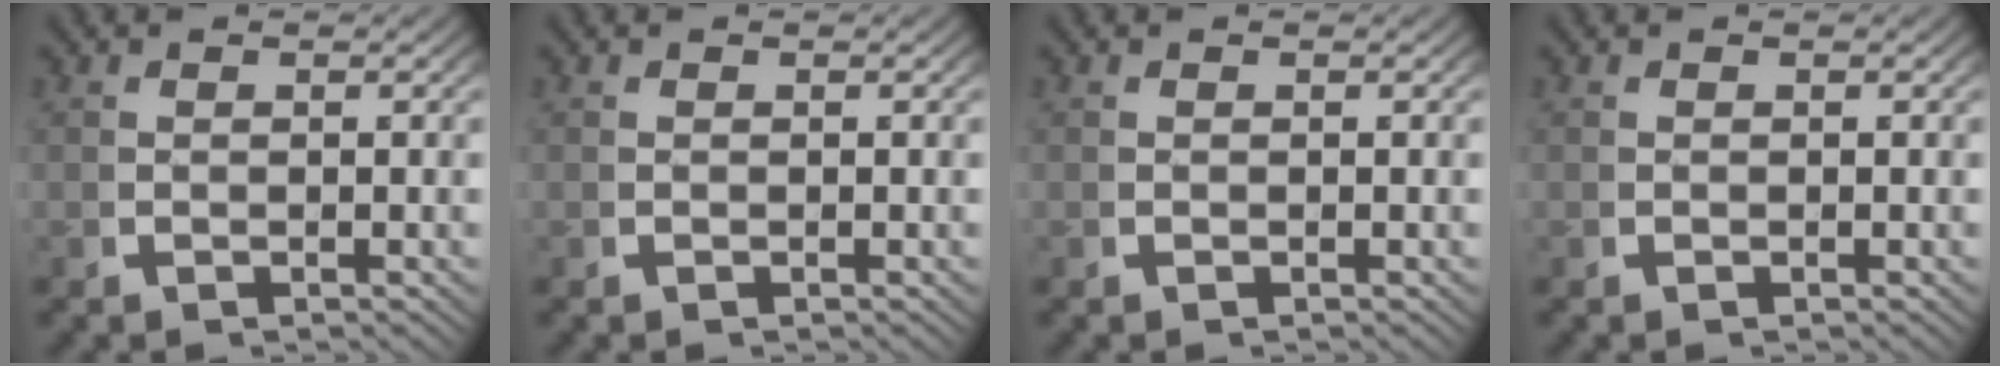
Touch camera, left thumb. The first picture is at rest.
{"total": 0.0}
{"total": 0.0}
{"total": 0.0}